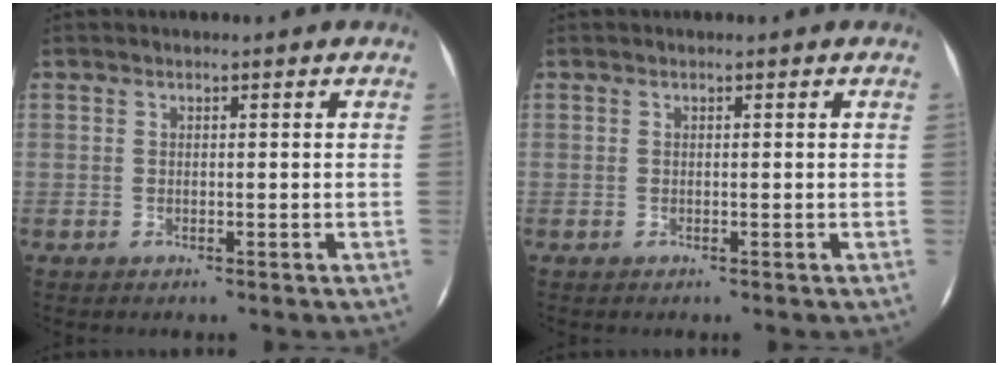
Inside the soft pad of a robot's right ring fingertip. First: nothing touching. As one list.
[{"total": 0.0}]